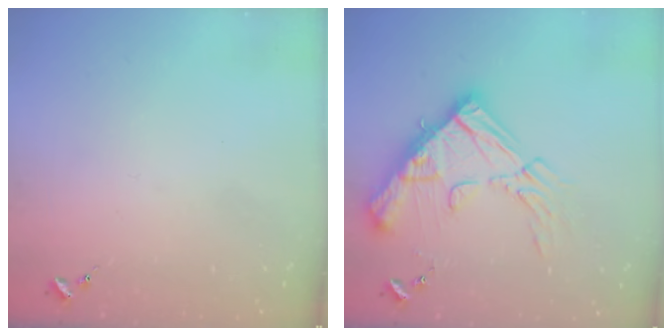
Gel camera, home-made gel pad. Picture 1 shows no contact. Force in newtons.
{"total": 20.5, "press": 20.3, "slide": 2.3}